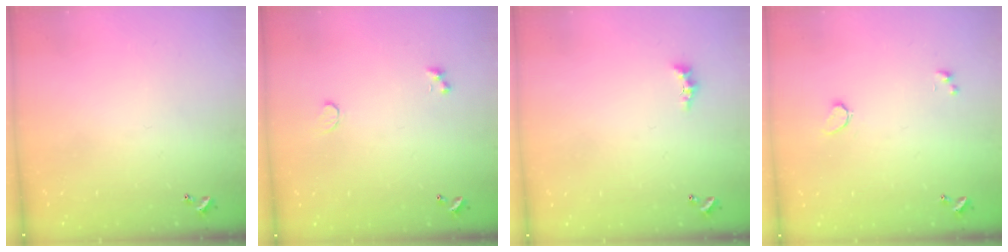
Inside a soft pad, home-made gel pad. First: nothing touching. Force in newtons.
{"total": 0.8, "press": 0.7, "slide": 0.4}
{"total": 2.2, "press": 2.2, "slide": 0.6}
{"total": 0.8, "press": 0.7, "slide": 0.4}